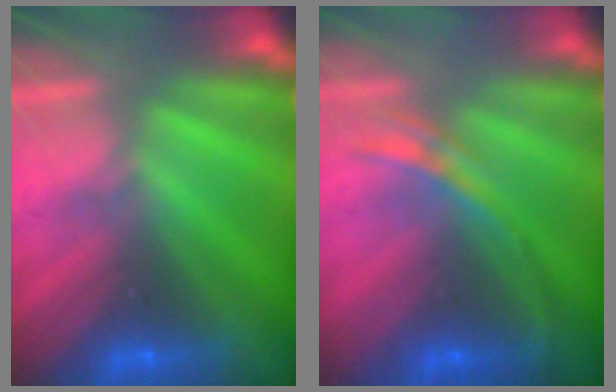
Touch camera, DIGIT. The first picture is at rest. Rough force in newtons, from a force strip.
{"total": 2.8}